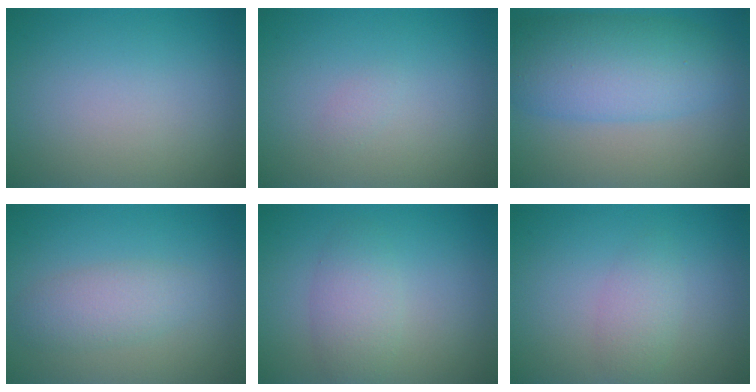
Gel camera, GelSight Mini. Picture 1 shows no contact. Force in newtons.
{"total": 0.5, "press": 0.5, "slide": 0.0}
{"total": 7.5, "press": 7.5, "slide": 0.1}
{"total": 2.7, "press": 2.7, "slide": 0.0}
{"total": 2.8, "press": 2.8, "slide": 0.2}
{"total": 1.9, "press": 1.9, "slide": 0.1}